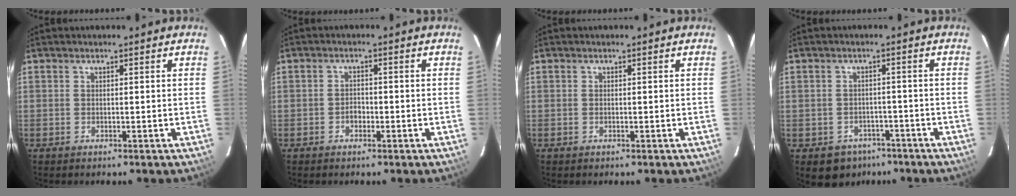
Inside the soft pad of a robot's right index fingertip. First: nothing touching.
{"total": 1.9, "force": [-0.9, 1.3, 0.9], "torque": [-0.018, 0.006, -0.015]}
{"total": 0.0}
{"total": 6.2, "force": [-3.7, 4.9, 1.0], "torque": [-0.026, 0.025, -0.041]}